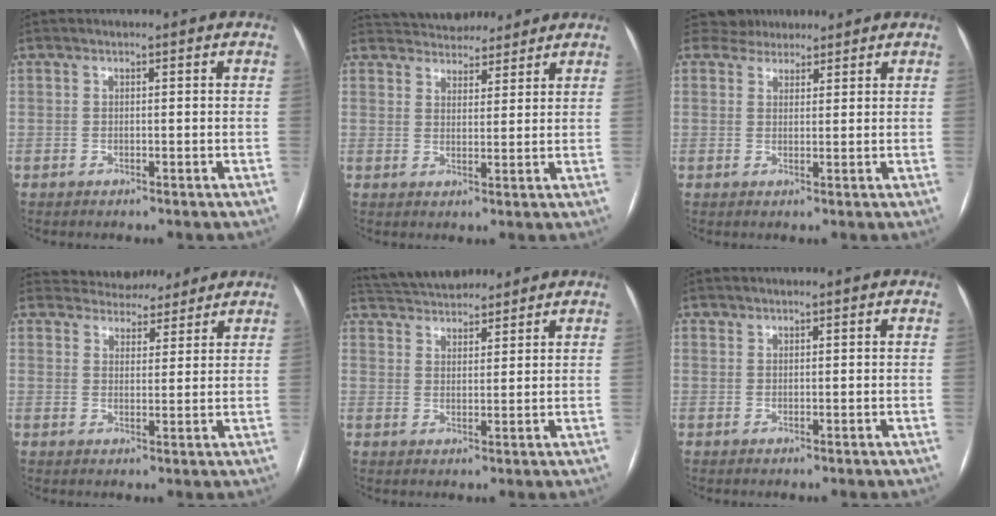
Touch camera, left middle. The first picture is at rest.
{"total": 10.7, "force": [9.7, 3.9, 2.2], "torque": [-0.031, 0.020, 0.145]}
{"total": 4.3, "force": [3.8, 2.2, 0.1], "torque": [-0.002, 0.021, 0.061]}
{"total": 8.5, "force": [7.7, 3.3, 1.0], "torque": [-0.004, 0.012, 0.104]}
{"total": 10.4, "force": [9.6, 2.8, 2.8], "torque": [-0.053, 0.031, 0.161]}
{"total": 0.7, "force": [0.5, 0.5, 0.0], "torque": [0.005, 0.000, 0.006]}